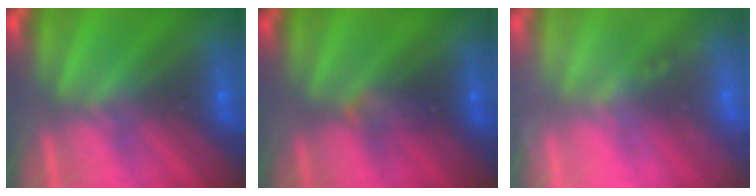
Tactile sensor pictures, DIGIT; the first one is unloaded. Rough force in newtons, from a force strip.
{"total": 2.2}
{"total": 2.3}